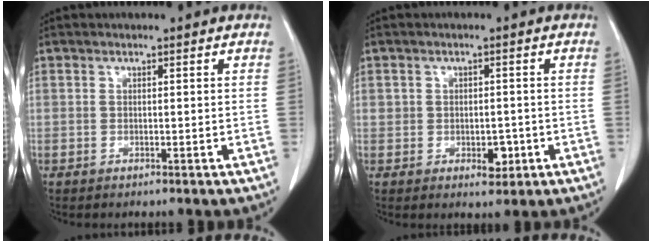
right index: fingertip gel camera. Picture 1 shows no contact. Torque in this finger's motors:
{"motor_torque": [-0.03, 0.08, 0.03, 0.01]}